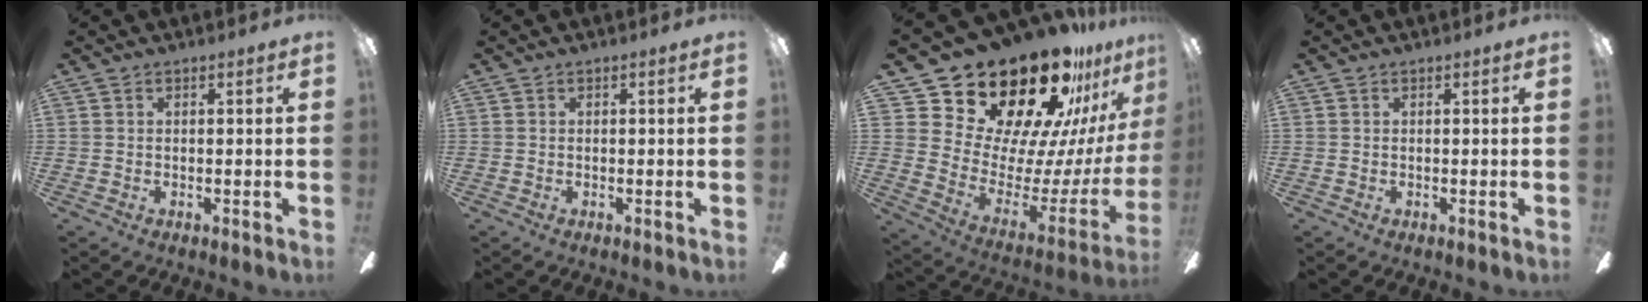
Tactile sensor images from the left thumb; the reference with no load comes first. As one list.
[{"total": 0.0}, {"total": 29.0, "force": [22.9, 12.5, 12.7], "torque": [-0.198, -0.183, 0.431]}, {"total": 0.0}]